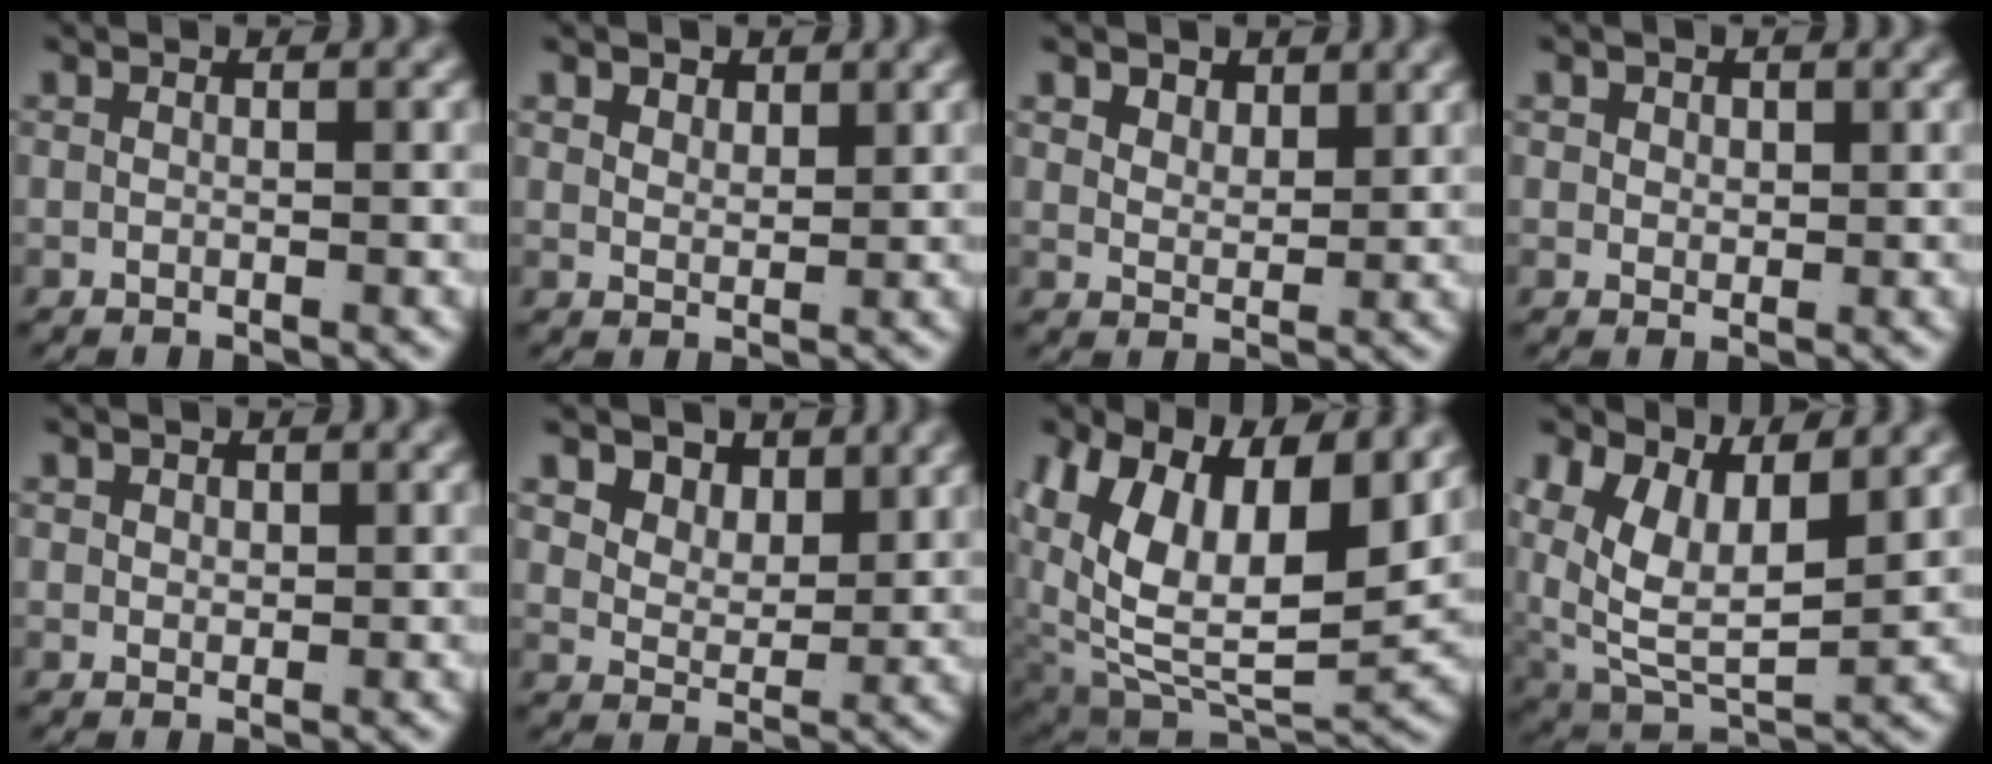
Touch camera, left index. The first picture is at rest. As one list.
[{"total": 1.6, "force": [1.3, 0.5, 0.8], "torque": [-0.016, -0.014, 0.037]}, {"total": 2.1, "force": [1.6, 0.8, 1.0], "torque": [-0.022, -0.017, 0.041]}, {"total": 1.4, "force": [0.7, 1.0, 0.7], "torque": [-0.016, -0.011, 0.021]}, {"total": 1.1, "force": [0.6, 0.7, 0.6], "torque": [-0.013, -0.011, 0.019]}, {"total": 5.0, "force": [2.7, 3.4, 2.4], "torque": [-0.048, -0.012, 0.045]}, {"total": 12.1, "force": [0.7, 7.6, 9.3], "torque": [-0.187, -0.055, 0.042]}, {"total": 9.2, "force": [1.2, 6.7, 6.2], "torque": [-0.141, -0.033, 0.036]}]